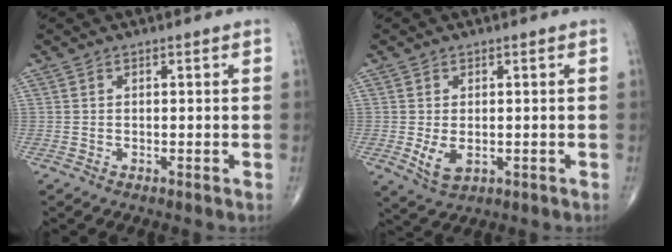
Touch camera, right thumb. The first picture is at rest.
{"total": 4.2, "force": [-0.7, 2.4, 3.3], "torque": [-0.060, -0.011, -0.003]}